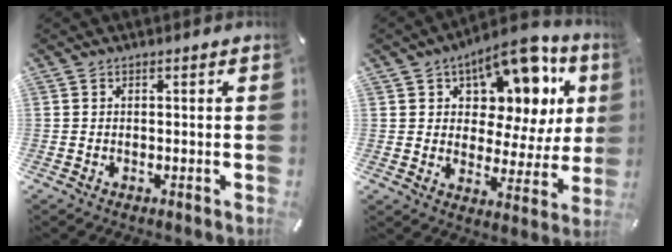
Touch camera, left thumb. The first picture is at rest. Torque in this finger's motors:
{"motor_torque": [0.78, 0.72, 0.68, -0.16, 0.06]}